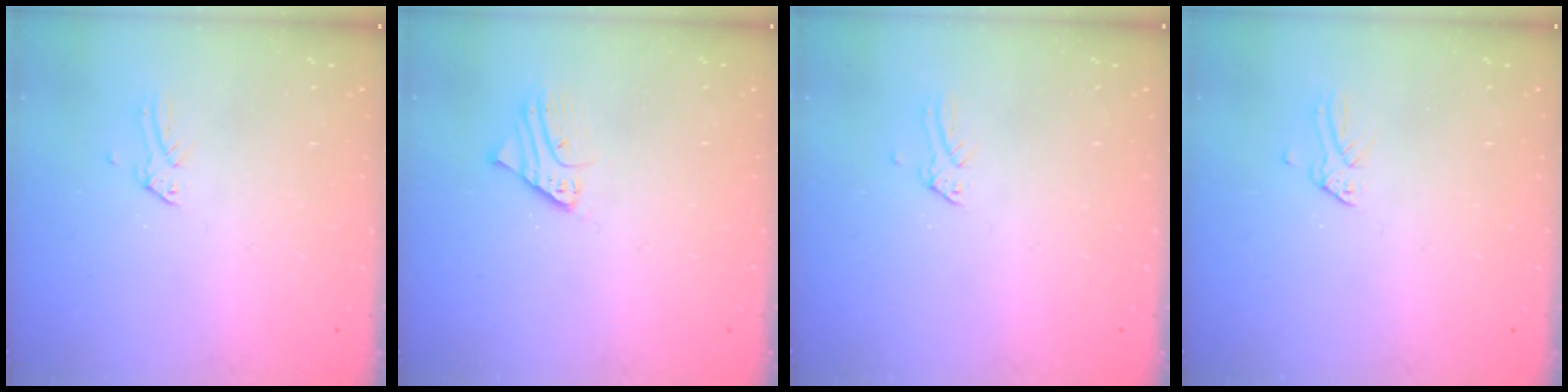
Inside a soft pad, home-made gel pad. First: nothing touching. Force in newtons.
{"total": 2.1, "press": 2.1, "slide": 0.1}
{"total": 0.0}
{"total": 0.0}